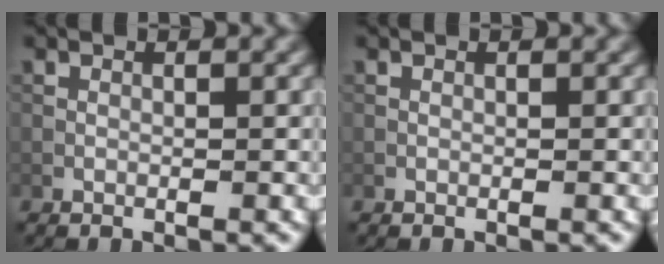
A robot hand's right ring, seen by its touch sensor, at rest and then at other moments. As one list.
[{"total": 0.0}]